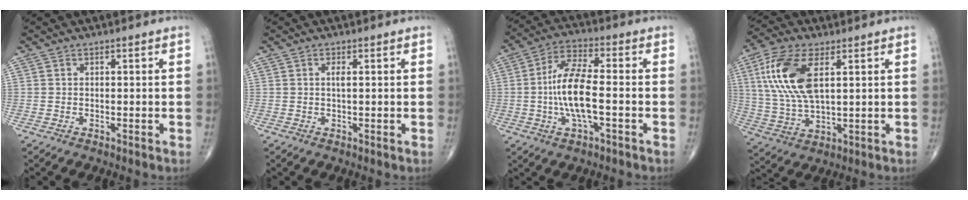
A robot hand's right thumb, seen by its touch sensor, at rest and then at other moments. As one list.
[{"total": 1.1, "force": [0.3, 0.2, 1.1], "torque": [-0.024, 0.000, 0.003]}, {"total": 11.5, "force": [-1.6, 3.8, 10.8], "torque": [-0.218, 0.022, -0.033]}, {"total": 14.6, "force": [4.4, 6.6, 12.3], "torque": [-0.267, -0.005, 0.090]}]